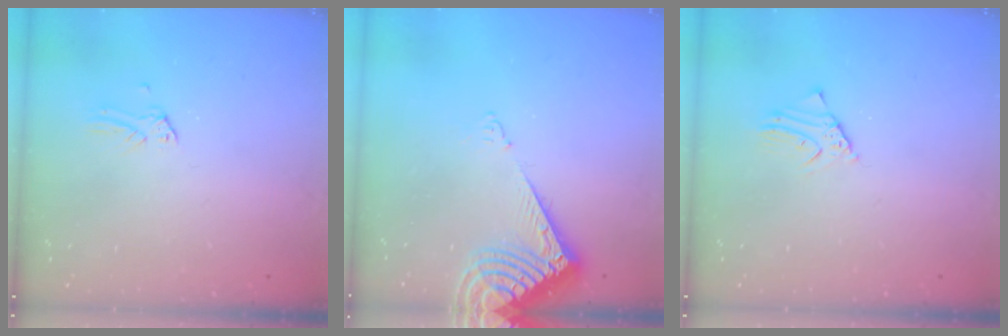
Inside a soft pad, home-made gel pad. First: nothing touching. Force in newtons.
{"total": 9.5, "press": 9.4, "slide": 1.4}
{"total": 2.6, "press": 2.6, "slide": 0.3}